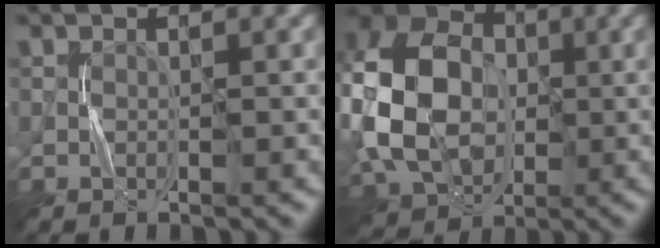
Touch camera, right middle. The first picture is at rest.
{"total": 15.1, "force": [-0.5, 11.2, 10.2], "torque": [-0.236, 0.009, -0.017]}